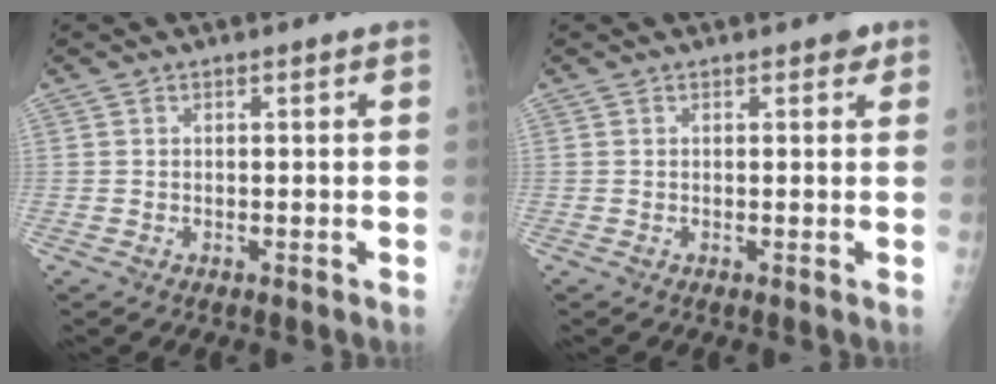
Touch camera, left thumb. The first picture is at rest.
{"total": 1.4, "force": [0.8, 0.8, 0.8], "torque": [0.003, -0.001, 0.005]}